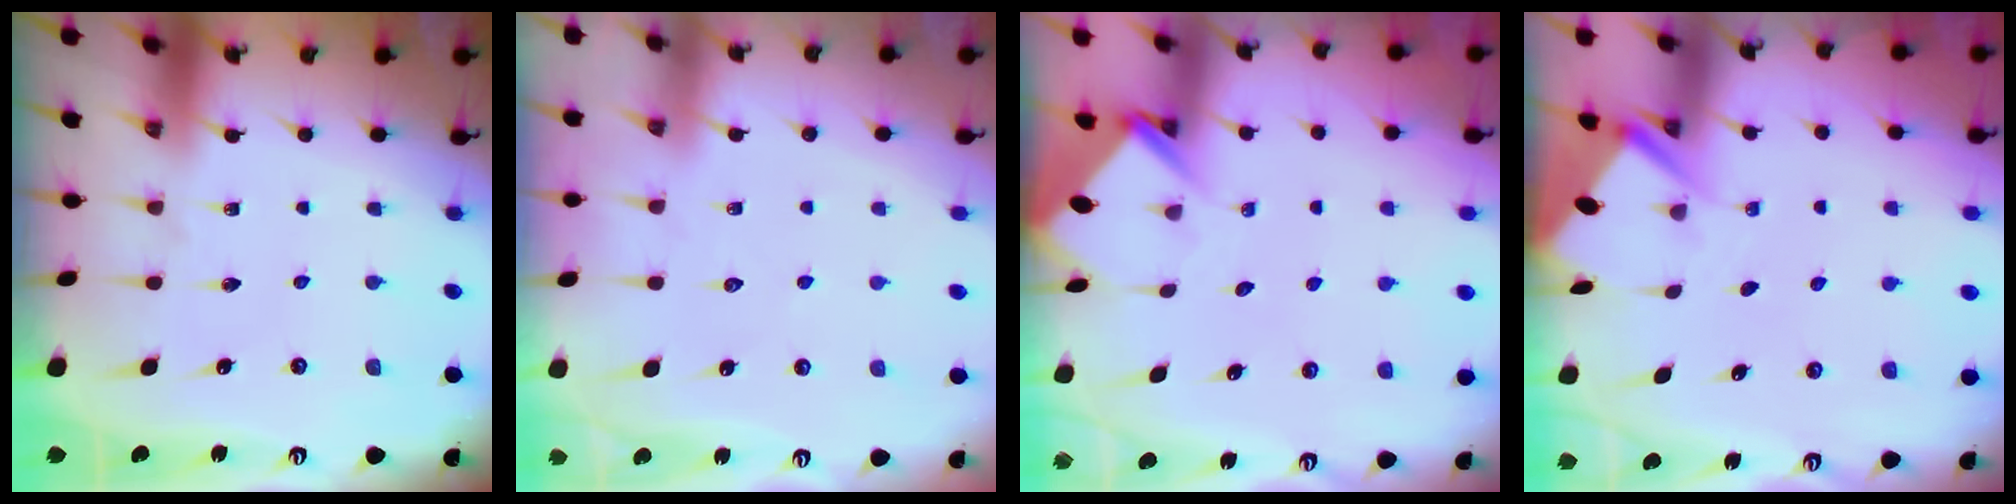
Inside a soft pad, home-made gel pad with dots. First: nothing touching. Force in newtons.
{"total": 2.9, "press": 2.9, "slide": 0.4}
{"total": 3.8, "press": 3.8, "slide": 0.2}
{"total": 2.7, "press": 2.7, "slide": 0.3}